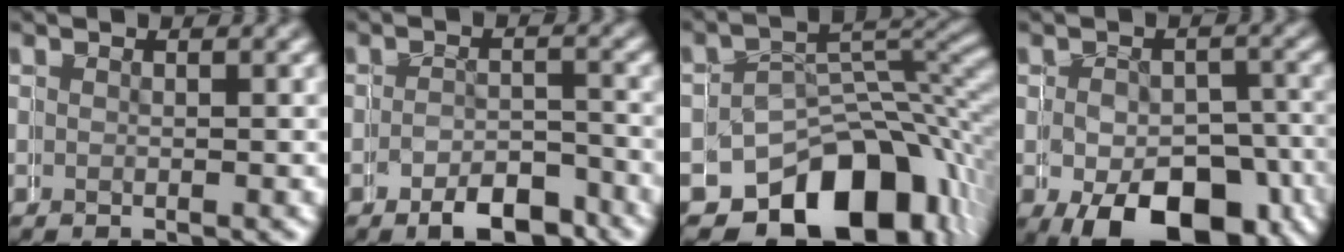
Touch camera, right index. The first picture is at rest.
{"total": 4.7, "force": [-3.9, 2.2, 1.4], "torque": [-0.009, -0.007, -0.068]}
{"total": 12.2, "force": [-6.5, 8.1, 6.4], "torque": [-0.082, -0.030, -0.091]}
{"total": 10.2, "force": [-5.9, 6.3, 5.5], "torque": [-0.091, -0.044, -0.070]}